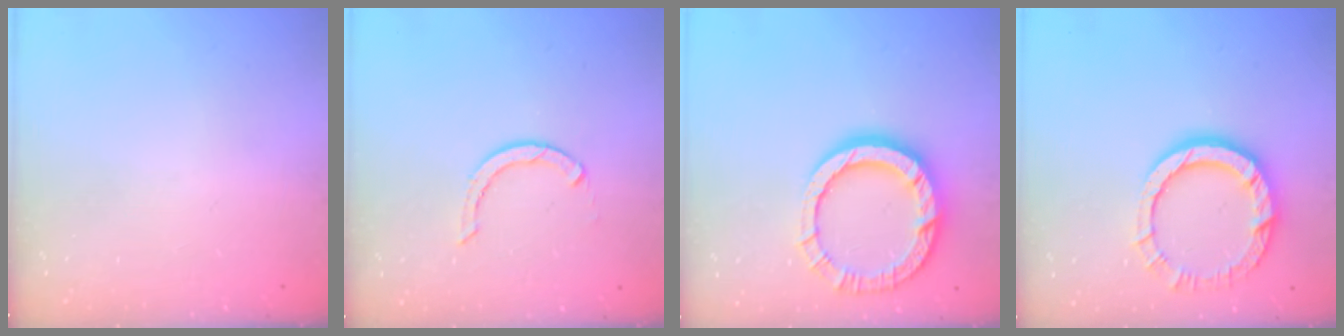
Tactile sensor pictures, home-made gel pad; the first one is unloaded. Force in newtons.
{"total": 2.6, "press": 2.6, "slide": 0.1}
{"total": 15.0, "press": 14.9, "slide": 1.9}
{"total": 11.6, "press": 11.6, "slide": 0.8}